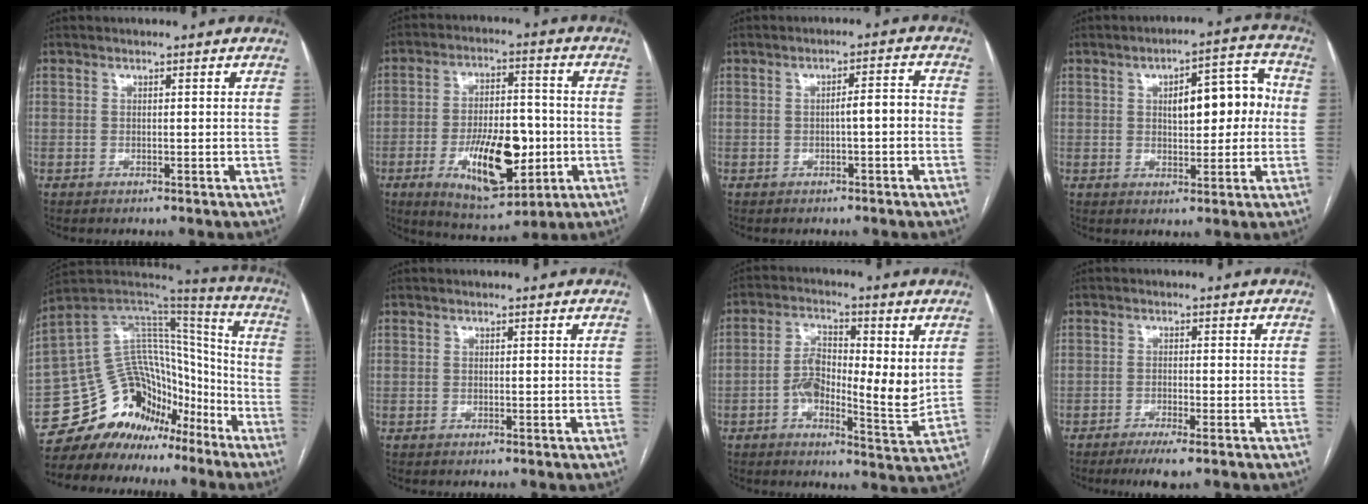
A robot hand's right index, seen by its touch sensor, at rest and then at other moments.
{"total": 14.5, "force": [-4.0, 5.7, 12.8], "torque": [-0.219, 0.000, -0.054]}
{"total": 3.5, "force": [-0.7, 0.6, 3.4], "torque": [-0.047, 0.014, -0.009]}
{"total": 9.8, "force": [1.1, 3.7, 8.9], "torque": [-0.118, 0.034, 0.020]}
{"total": 18.1, "force": [-13.2, 11.0, 5.6], "torque": [-0.096, 0.100, -0.215]}
{"total": 0.0}
{"total": 10.8, "force": [0.2, 3.9, 10.1], "torque": [-0.173, 0.006, 0.000]}
{"total": 4.0, "force": [-2.7, 0.3, 2.9], "torque": [-0.051, -0.009, -0.047]}